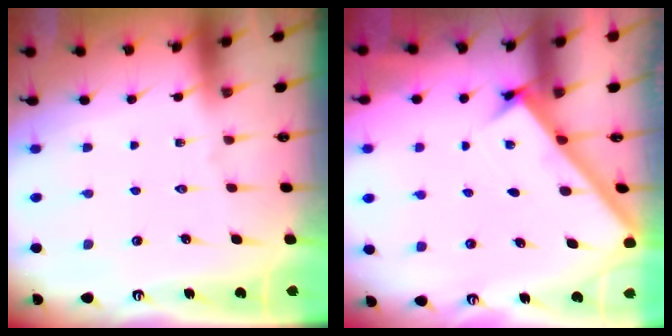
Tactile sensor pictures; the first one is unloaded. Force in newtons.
{"total": 2.4, "press": 2.4, "slide": 0.3}